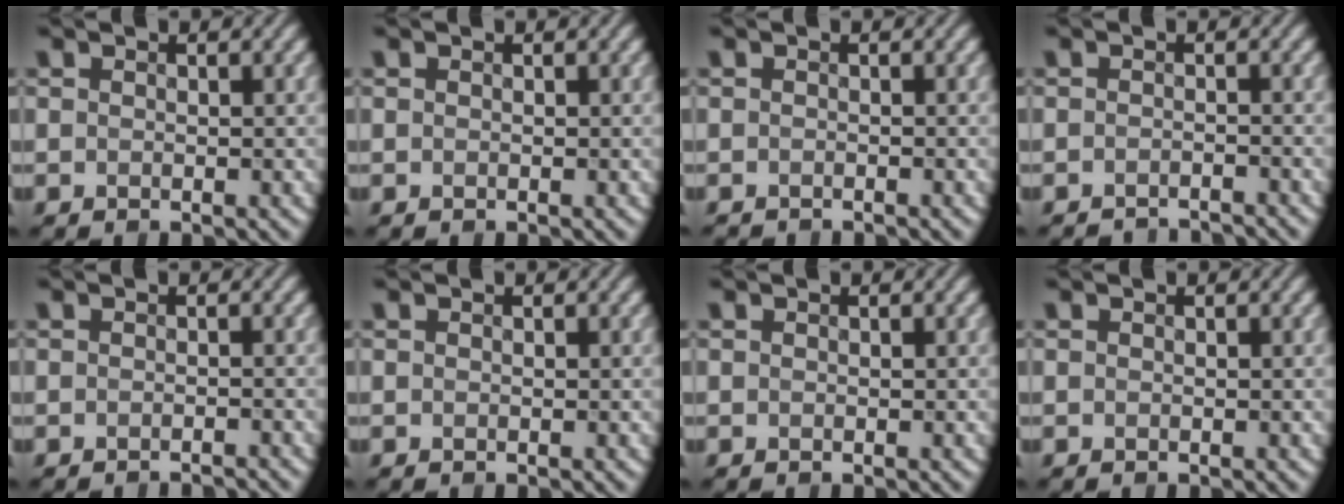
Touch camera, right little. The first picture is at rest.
{"total": 0.0}
{"total": 1.3, "force": [-1.3, 0.0, 0.0], "torque": [0.001, -0.006, -0.022]}
{"total": 3.3, "force": [-3.3, 0.2, 0.4], "torque": [-0.006, -0.006, -0.050]}
{"total": 1.6, "force": [-1.6, 0.0, 0.2], "torque": [0.002, 0.000, -0.022]}
{"total": 0.0}
{"total": 0.0}
{"total": 0.0}